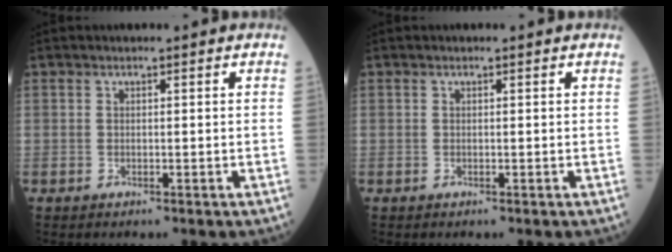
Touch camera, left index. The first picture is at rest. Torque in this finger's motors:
{"motor_torque": [-0.03, 0.09, 0.00, 0.00]}